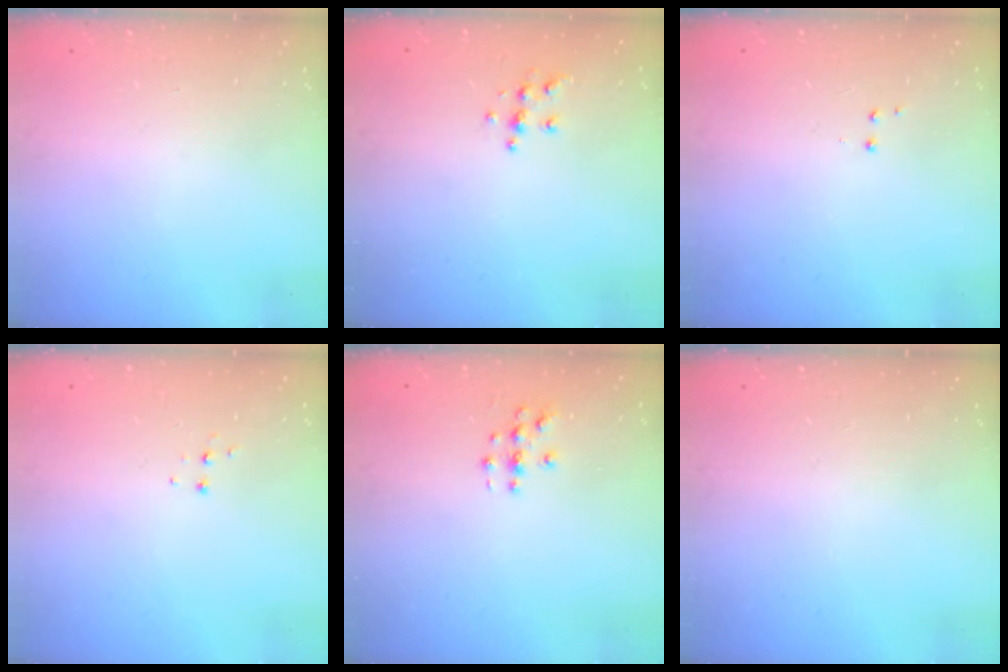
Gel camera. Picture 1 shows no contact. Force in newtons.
{"total": 5.4, "press": 5.4, "slide": 0.3}
{"total": 2.8, "press": 2.7, "slide": 0.5}
{"total": 3.9, "press": 3.9, "slide": 0.4}
{"total": 3.0, "press": 3.0, "slide": 0.1}
{"total": 0.0}